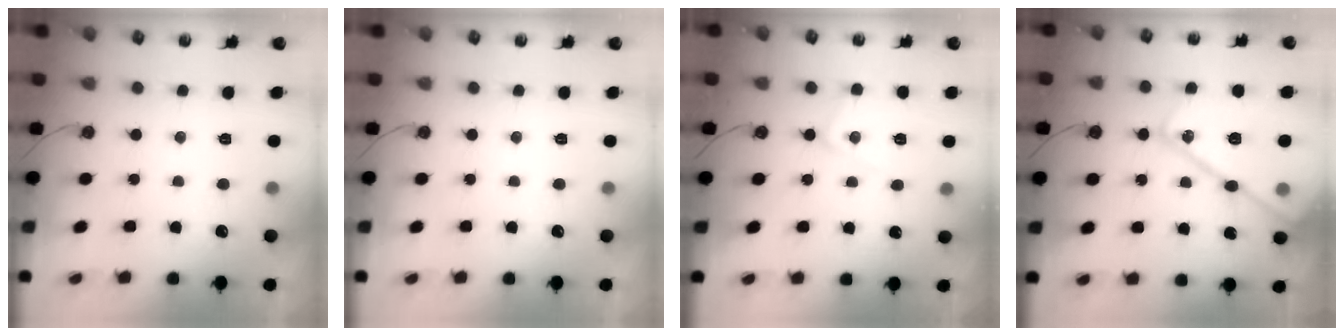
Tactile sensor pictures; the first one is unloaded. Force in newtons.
{"total": 0.0}
{"total": 7.1, "press": 7.1, "slide": 0.5}
{"total": 20.2, "press": 20.2, "slide": 1.6}